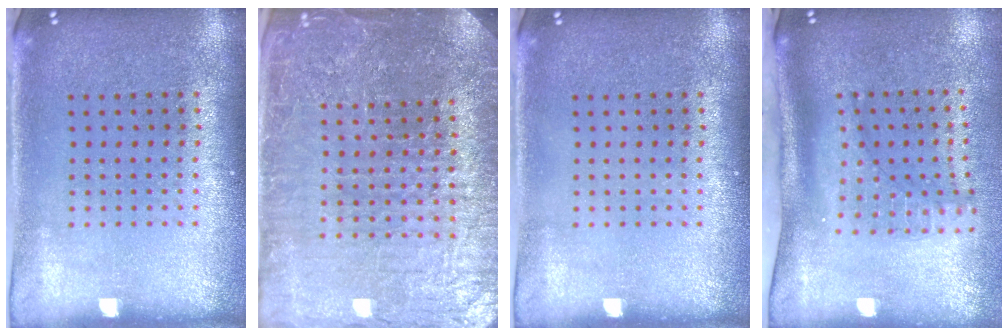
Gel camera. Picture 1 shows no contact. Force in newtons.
{"total": 5.4, "press": 4.9, "slide": 2.3}
{"total": 0.0}
{"total": 2.3, "press": 1.6, "slide": 1.7}